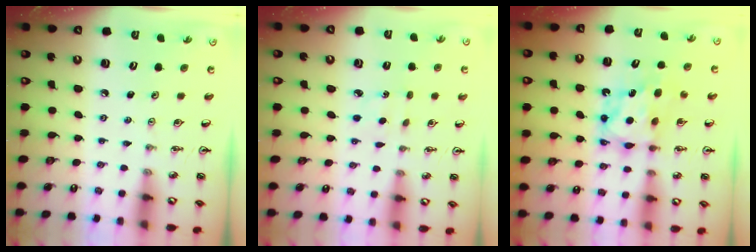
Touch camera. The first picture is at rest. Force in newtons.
{"total": 2.7, "press": 2.6, "slide": 0.3}
{"total": 6.6, "press": 6.6, "slide": 0.2}